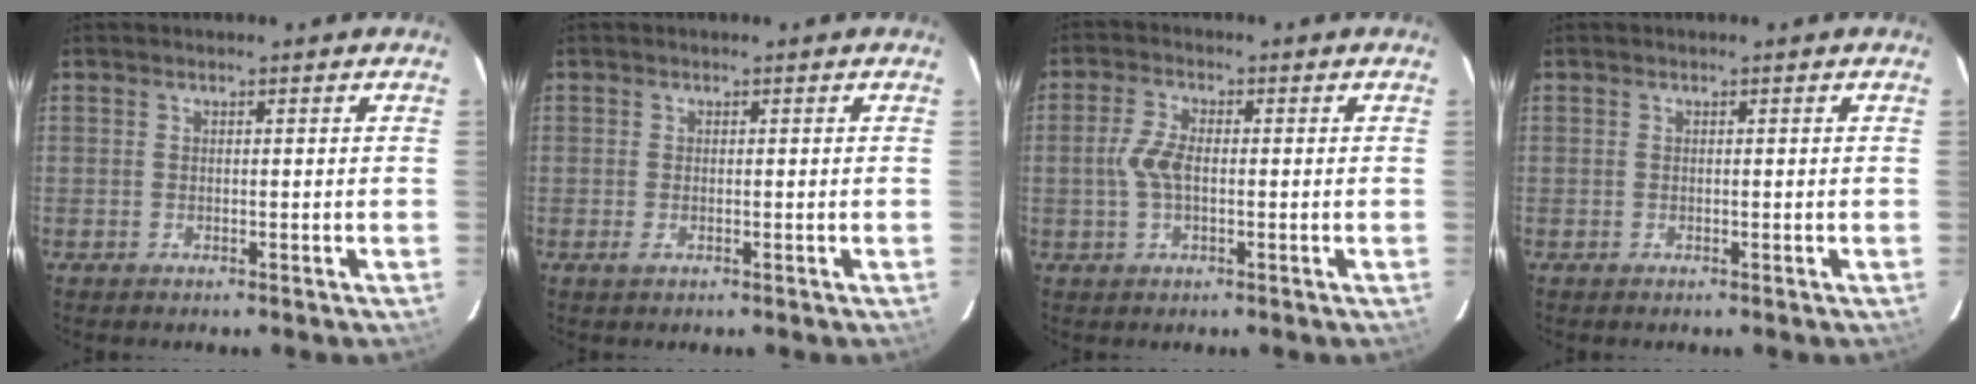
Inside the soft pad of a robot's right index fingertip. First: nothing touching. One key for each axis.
{"total": 0.9, "fx": -0.2, "fy": 0.5, "fz": 0.8, "tx": -0.017, "ty": -0.002, "tz": -0.005}
{"total": 4.6, "fx": -0.5, "fy": 2.1, "fz": 4.1, "tx": -0.090, "ty": 0.005, "tz": -0.008}
{"total": 0.0}